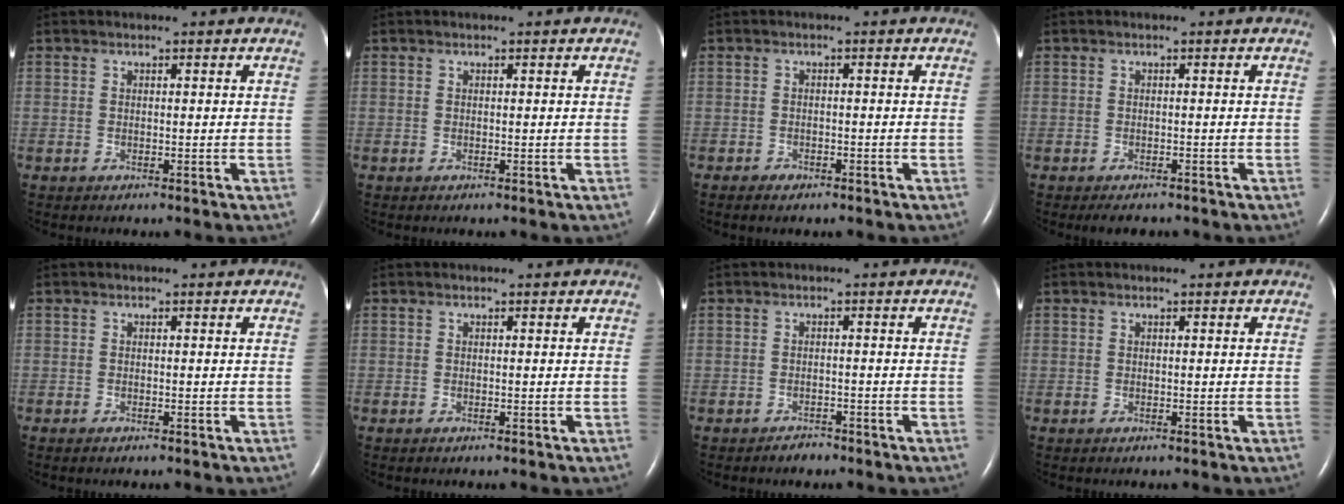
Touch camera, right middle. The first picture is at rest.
{"total": 0.0}
{"total": 1.4, "force": [-1.0, 0.7, 0.6], "torque": [-0.017, 0.000, -0.013]}
{"total": 2.5, "force": [-2.1, 0.9, 1.1], "torque": [-0.014, -0.004, -0.023]}
{"total": 0.5, "force": [-0.4, 0.1, 0.3], "torque": [-0.012, -0.002, -0.005]}
{"total": 0.0}
{"total": 1.5, "force": [-1.4, 0.7, 0.3], "torque": [-0.010, 0.000, -0.020]}
{"total": 0.0}